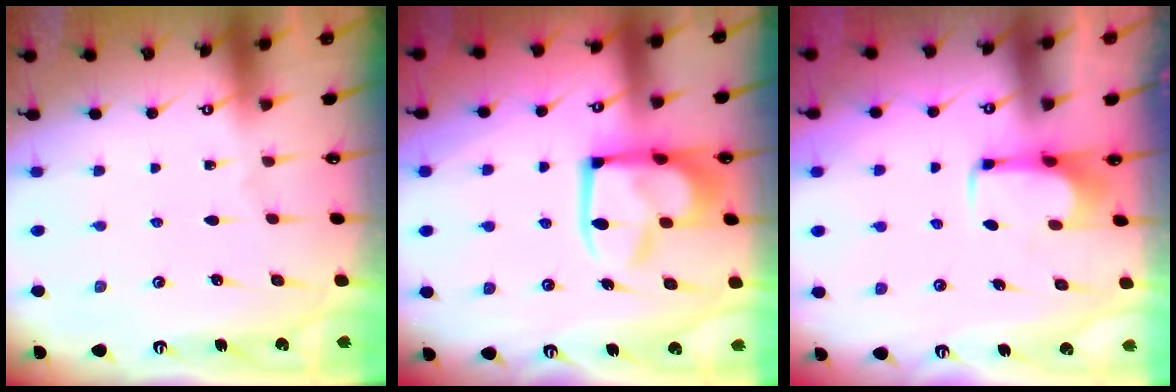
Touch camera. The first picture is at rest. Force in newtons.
{"total": 13.5, "press": 13.4, "slide": 1.6}
{"total": 2.0, "press": 2.0, "slide": 0.2}